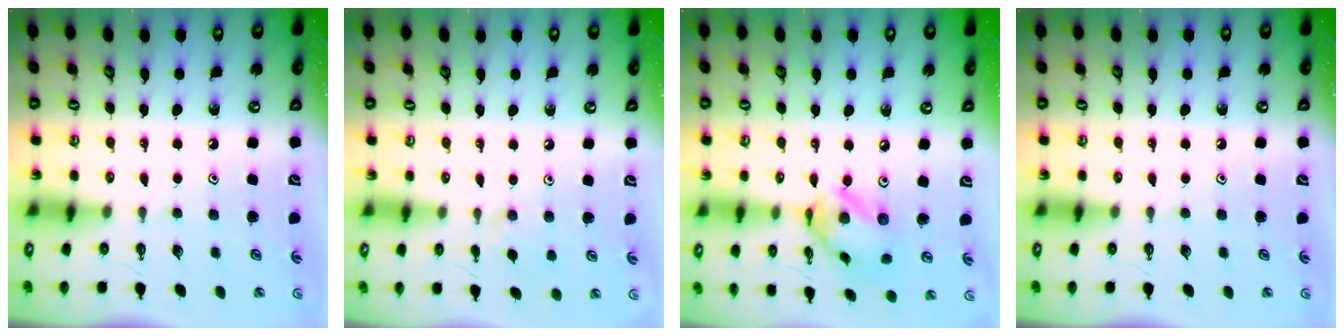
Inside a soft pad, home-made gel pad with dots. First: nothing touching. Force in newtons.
{"total": 3.4, "press": 3.3, "slide": 0.6}
{"total": 13.3, "press": 13.2, "slide": 1.2}
{"total": 0.0}